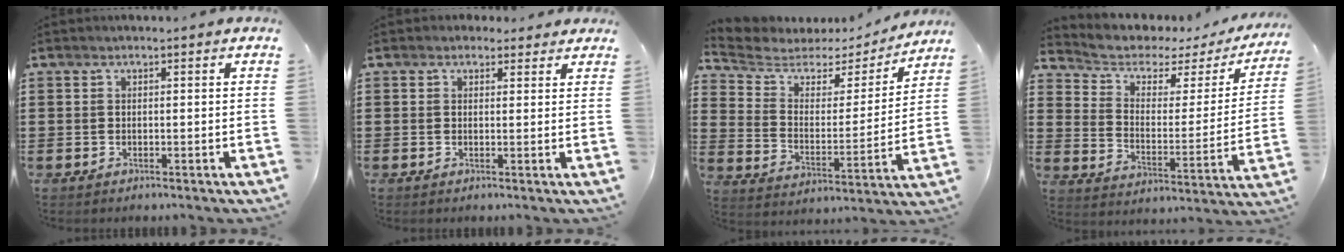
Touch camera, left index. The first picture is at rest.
{"total": 1.8, "force": [1.2, 1.3, 0.1], "torque": [0.000, 0.006, 0.020]}
{"total": 4.7, "force": [4.0, 2.2, 1.0], "torque": [-0.053, -0.027, 0.062]}
{"total": 3.8, "force": [2.7, 2.4, 1.1], "torque": [-0.049, -0.020, 0.038]}